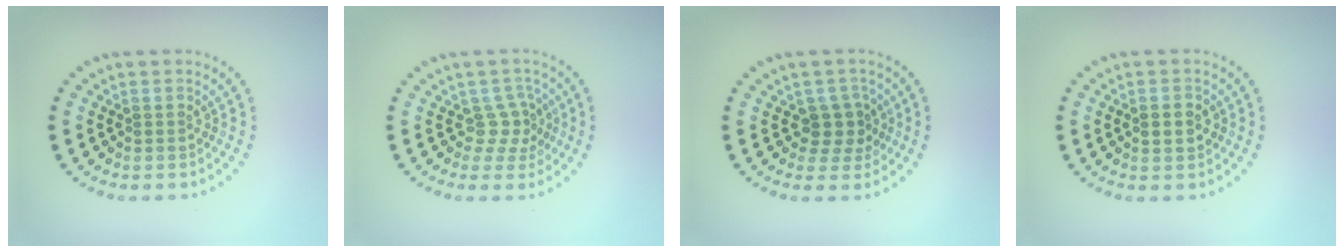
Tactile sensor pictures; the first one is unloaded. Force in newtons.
{"total": 2.2, "press": 1.5, "slide": 1.5}
{"total": 2.5, "press": 1.9, "slide": 1.5}
{"total": 2.3, "press": 2.3, "slide": 0.1}